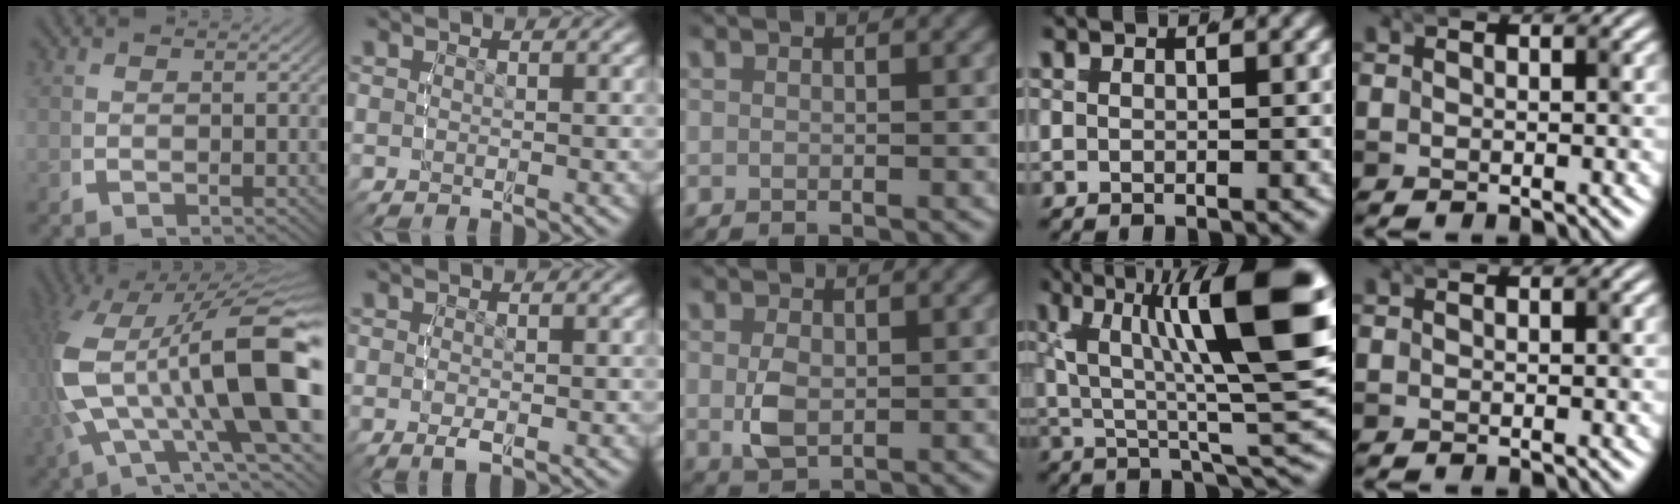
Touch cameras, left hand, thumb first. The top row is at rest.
{"thumb": {"total": 20.1, "force": [-0.5, 11.5, 16.5], "torque": [-0.314, -0.035, 0.010]}, "index": {"total": 1.1, "force": [-0.4, 0.2, 1.0], "torque": [-0.025, -0.004, -0.005]}, "middle": {"total": 3.0, "force": [0.0, 2.0, 2.3], "torque": [-0.056, -0.012, 0.007]}, "ring": {"total": 13.4, "force": [2.0, 4.9, 12.3], "torque": [-0.163, -0.005, 0.030]}}